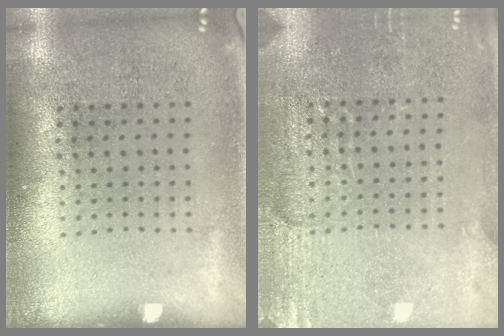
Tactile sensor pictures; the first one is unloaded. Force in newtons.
{"total": 2.9, "press": 2.8, "slide": 0.3}